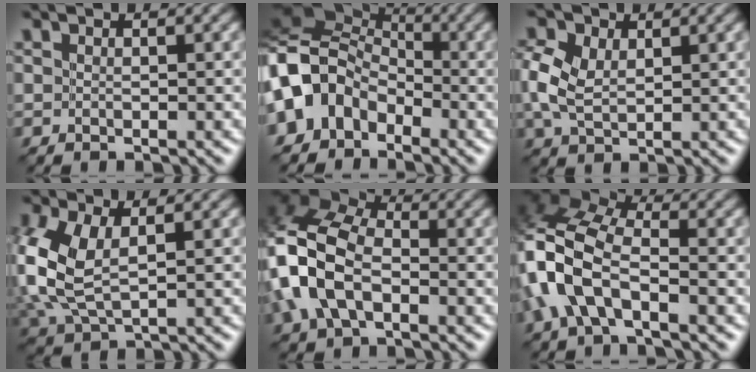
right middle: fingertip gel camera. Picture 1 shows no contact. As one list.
[{"total": 9.4, "force": [-3.0, 7.1, 5.3], "torque": [-0.100, 0.007, -0.078]}, {"total": 4.6, "force": [0.6, 3.1, 3.4], "torque": [-0.087, 0.004, 0.009]}, {"total": 7.6, "force": [0.7, 4.2, 6.2], "torque": [-0.166, -0.003, 0.013]}, {"total": 9.9, "force": [-1.7, 6.2, 7.5], "torque": [-0.193, 0.012, -0.056]}, {"total": 9.5, "force": [-2.2, 5.2, 7.7], "torque": [-0.191, 0.009, -0.063]}]